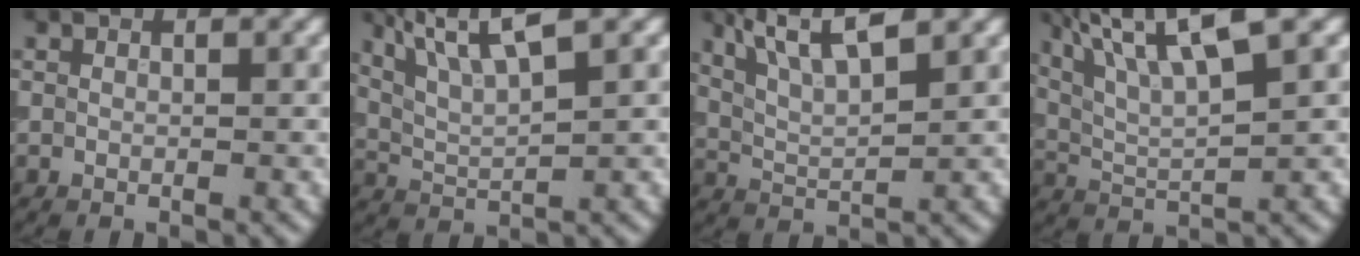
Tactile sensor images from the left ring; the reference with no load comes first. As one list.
[{"total": 5.5, "force": [3.1, 1.1, 4.4], "torque": [-0.087, 0.010, 0.063]}, {"total": 5.2, "force": [3.0, 1.2, 4.0], "torque": [-0.078, 0.010, 0.059]}, {"total": 8.2, "force": [4.1, 1.9, 6.8], "torque": [-0.119, 0.017, 0.079]}]